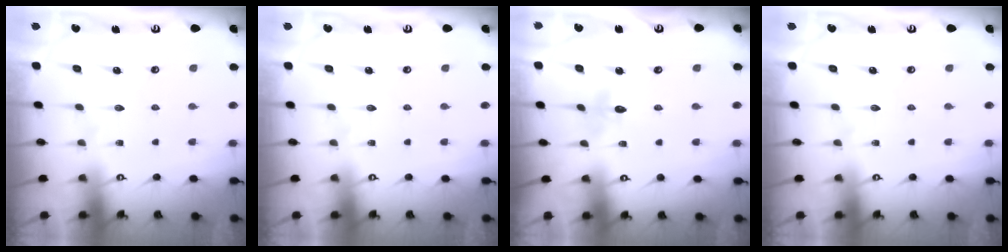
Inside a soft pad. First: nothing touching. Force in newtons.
{"total": 0.0}
{"total": 4.3, "press": 4.3, "slide": 0.7}
{"total": 0.0}